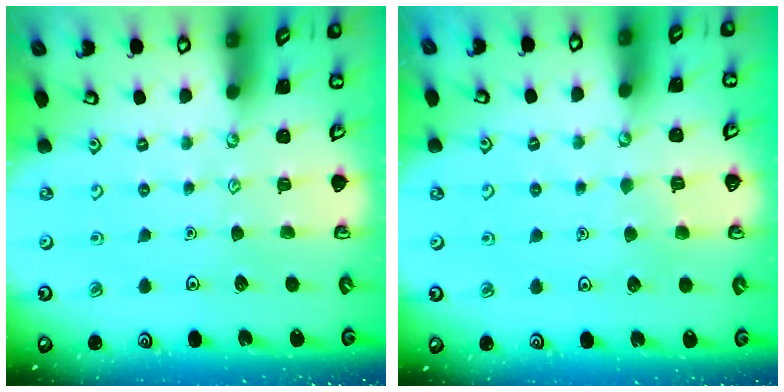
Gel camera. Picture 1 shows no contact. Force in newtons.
{"total": 3.4, "press": 3.4, "slide": 0.3}